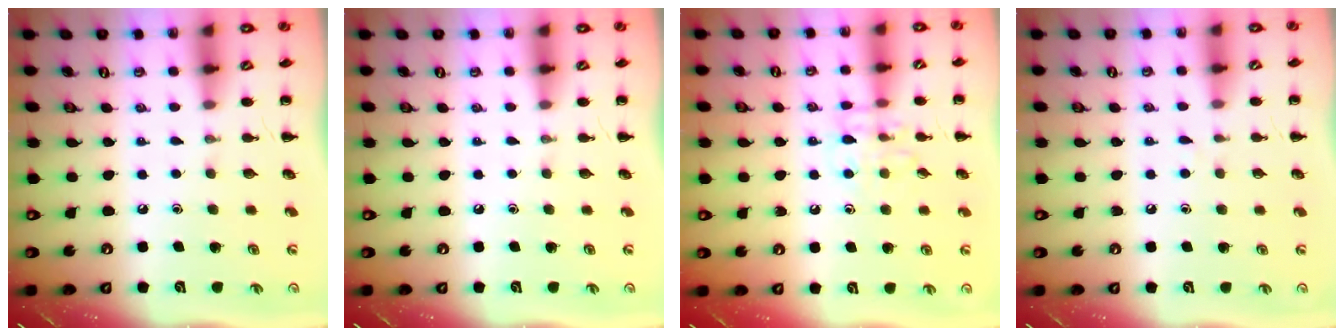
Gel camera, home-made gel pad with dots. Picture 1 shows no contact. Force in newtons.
{"total": 0.0}
{"total": 8.8, "press": 8.8, "slide": 0.9}
{"total": 2.9, "press": 2.7, "slide": 1.0}